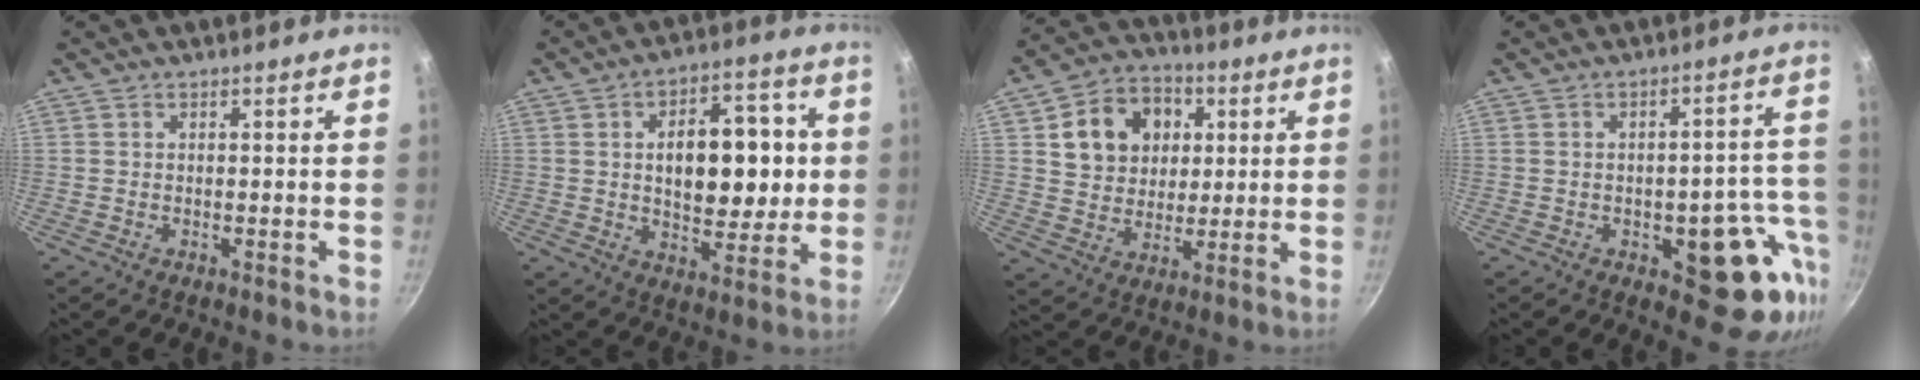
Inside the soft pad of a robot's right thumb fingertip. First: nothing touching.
{"total": 16.5, "force": [1.5, 9.7, 13.2], "torque": [-0.144, 0.006, 0.022]}
{"total": 13.7, "force": [3.7, 11.3, 6.8], "torque": [-0.086, 0.008, 0.061]}
{"total": 14.3, "force": [-4.9, 6.7, 11.7], "torque": [-0.073, 0.026, -0.061]}